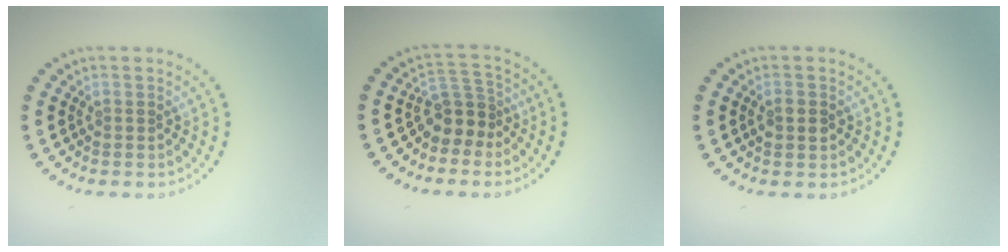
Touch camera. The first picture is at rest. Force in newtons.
{"total": 2.9, "press": 2.4, "slide": 1.7}
{"total": 1.9, "press": 1.9, "slide": 0.1}